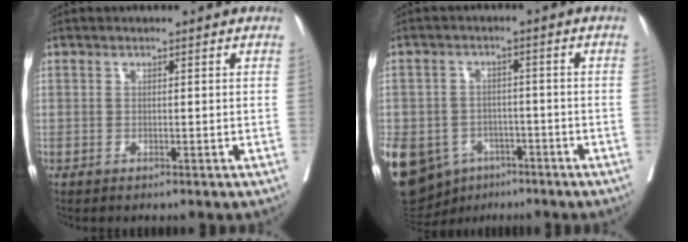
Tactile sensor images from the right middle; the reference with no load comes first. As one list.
[{"total": 21.4, "force": [-10.5, 16.0, 9.7], "torque": [-0.293, -0.010, -0.152]}]